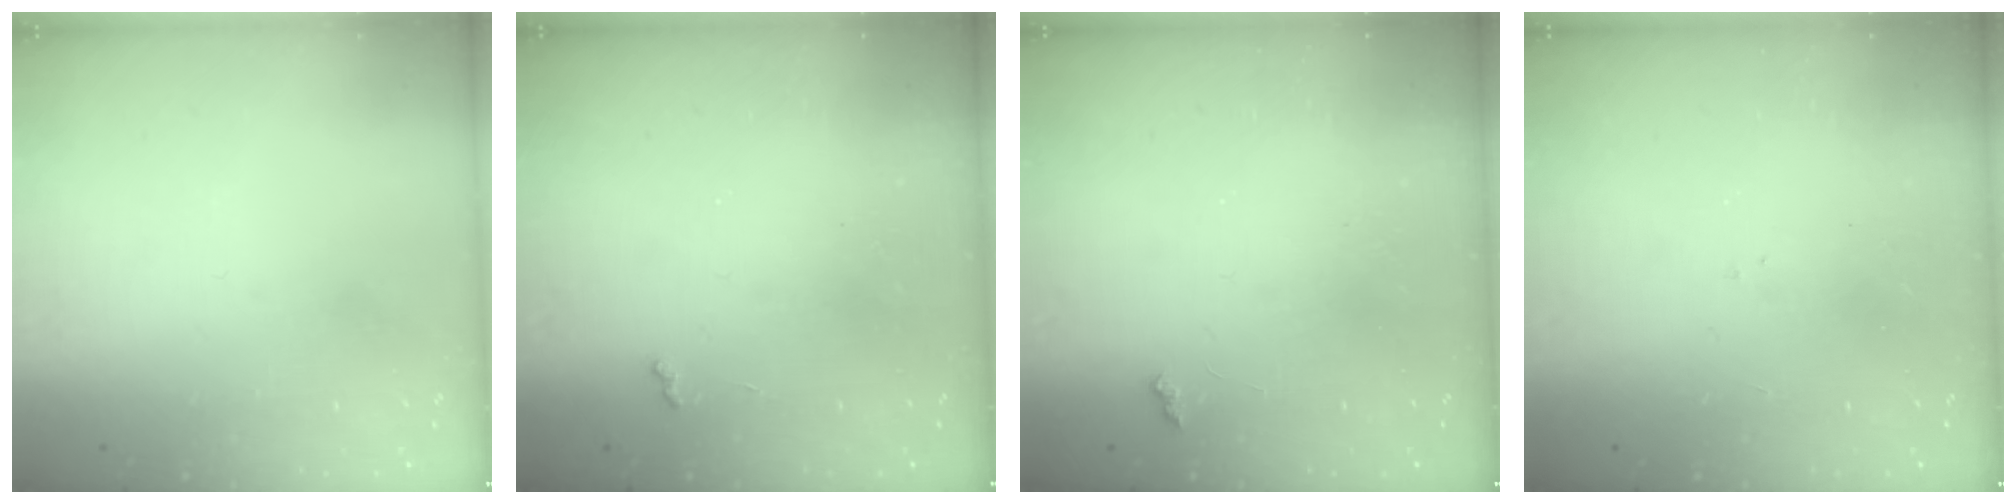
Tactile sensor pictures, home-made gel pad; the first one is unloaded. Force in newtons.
{"total": 2.6, "press": 2.6, "slide": 0.4}
{"total": 2.1, "press": 2.1, "slide": 0.5}
{"total": 5.8, "press": 5.8, "slide": 0.8}